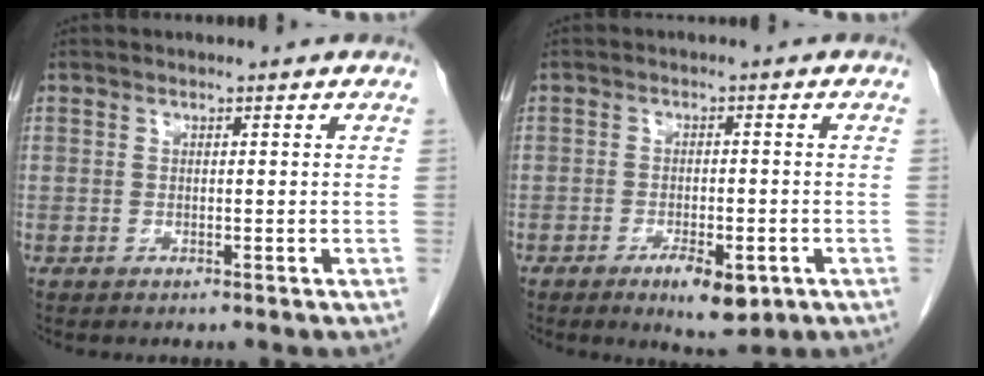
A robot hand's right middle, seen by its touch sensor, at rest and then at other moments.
{"total": 5.8, "force": [-2.8, 1.9, 4.7], "torque": [-0.072, -0.006, -0.033]}